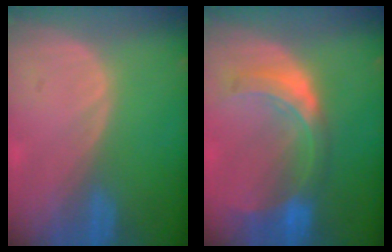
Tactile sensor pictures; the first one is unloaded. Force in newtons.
{"total": 8.2, "press": 7.3, "slide": 3.8}